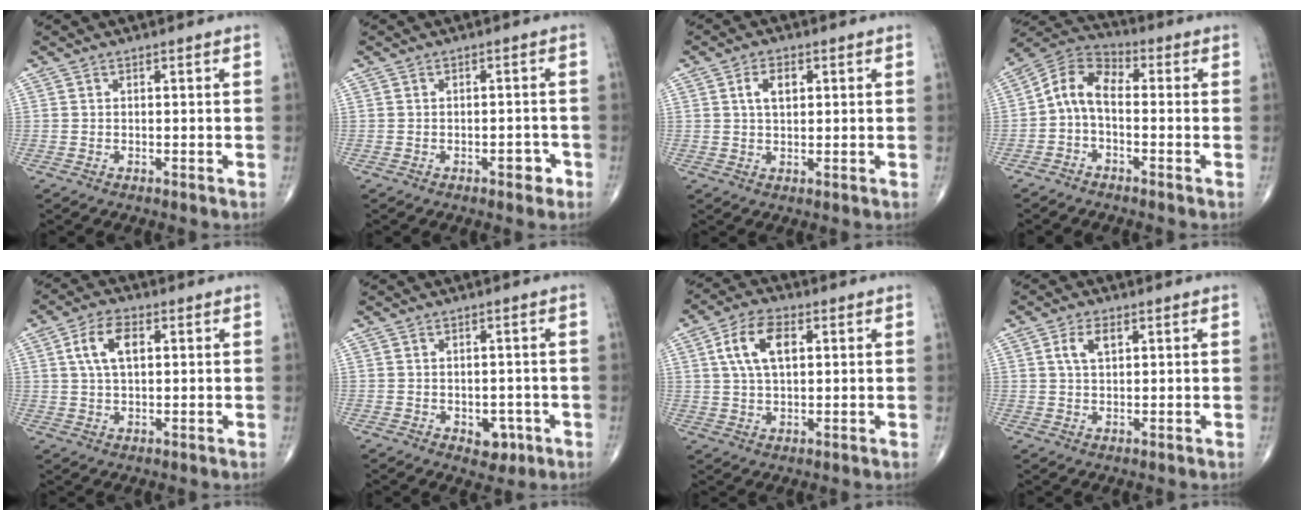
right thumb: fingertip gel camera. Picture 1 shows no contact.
{"total": 2.6, "force": [-1.3, 1.3, 1.8], "torque": [-0.012, 0.009, -0.017]}
{"total": 4.0, "force": [1.2, 2.3, 3.1], "torque": [-0.048, 0.000, 0.020]}
{"total": 7.7, "force": [-0.9, 4.5, 6.1], "torque": [-0.098, 0.031, -0.036]}
{"total": 7.0, "force": [1.9, 3.7, 5.6], "torque": [-0.102, 0.005, 0.034]}
{"total": 3.8, "force": [-1.4, 2.7, 2.4], "torque": [-0.007, 0.005, -0.013]}
{"total": 8.9, "force": [2.5, 4.7, 7.1], "torque": [-0.126, 0.005, 0.043]}
{"total": 4.0, "force": [1.5, 2.1, 3.1], "torque": [-0.059, 0.002, 0.029]}